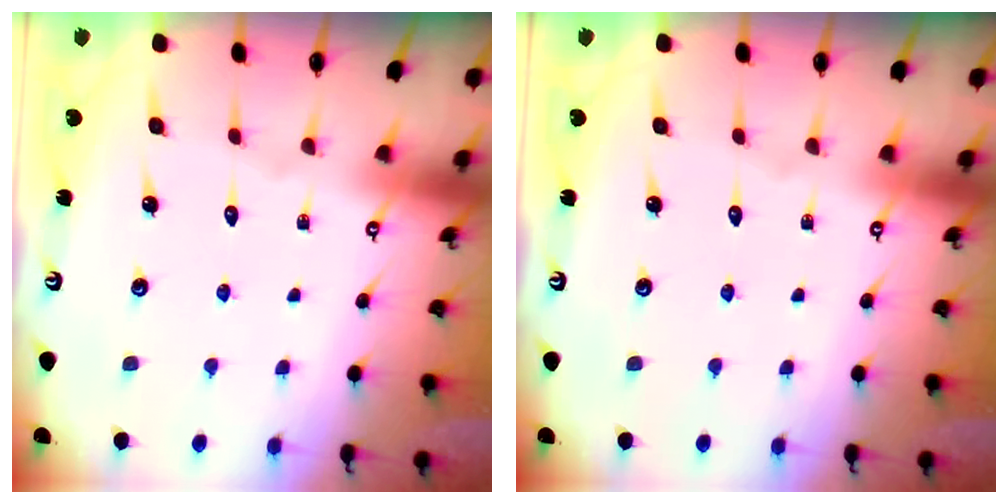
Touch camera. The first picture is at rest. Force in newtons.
{"total": 0.0}